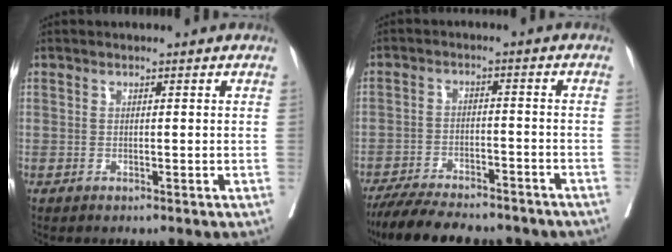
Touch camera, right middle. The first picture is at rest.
{"total": 17.0, "force": [-14.6, 4.3, 7.6], "torque": [-0.149, -0.013, -0.206]}